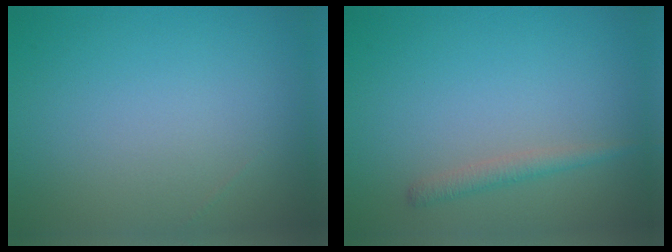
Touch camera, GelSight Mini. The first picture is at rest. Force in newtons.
{"total": 1.5, "press": 1.5, "slide": 0.1}